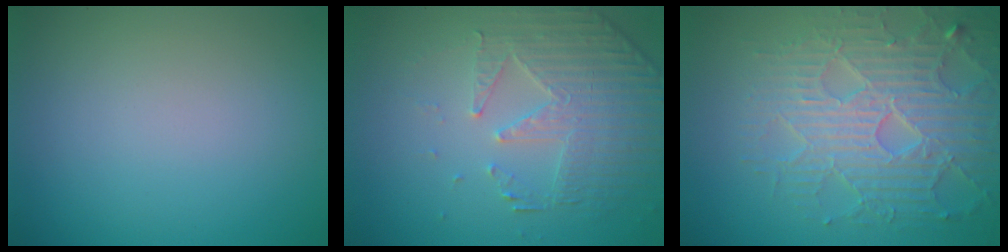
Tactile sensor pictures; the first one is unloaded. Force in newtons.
{"total": 4.9, "press": 3.7, "slide": 3.3}
{"total": 6.6, "press": 5.5, "slide": 3.6}